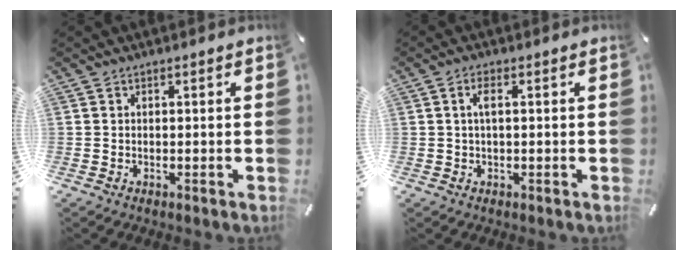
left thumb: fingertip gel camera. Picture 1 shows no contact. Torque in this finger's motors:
{"motor_torque": [-0.01, -0.26, 0.03, -0.01, 0.01]}